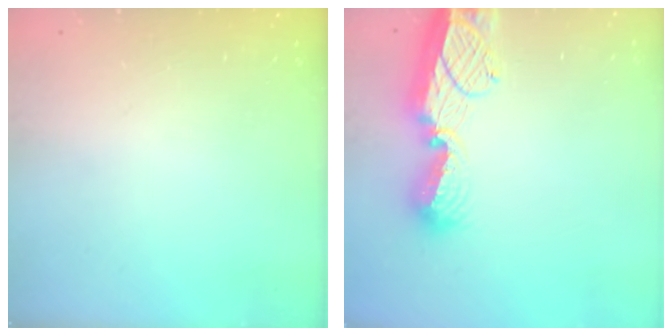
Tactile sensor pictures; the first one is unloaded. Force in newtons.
{"total": 14.7, "press": 14.7, "slide": 1.1}